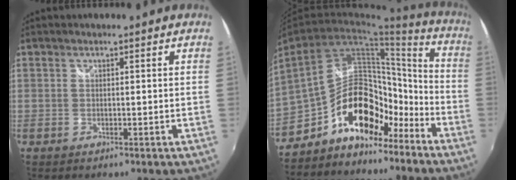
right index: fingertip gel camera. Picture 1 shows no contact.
{"total": 18.4, "force": [-12.5, 9.8, 9.3], "torque": [-0.154, 0.057, -0.187]}